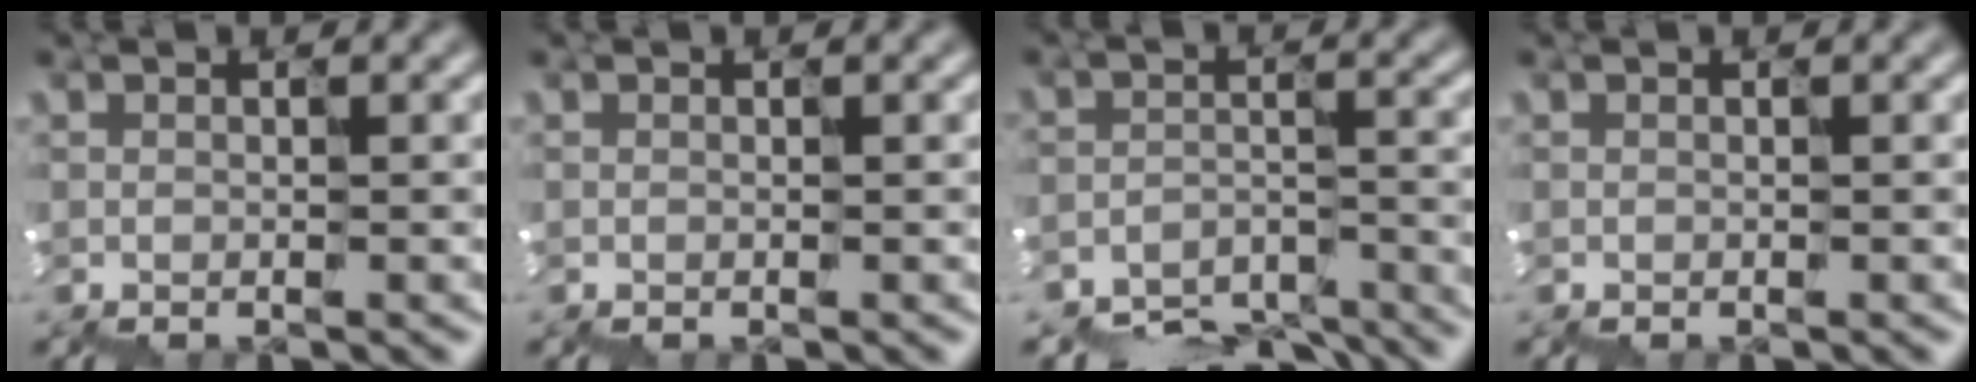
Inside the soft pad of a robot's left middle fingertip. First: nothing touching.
{"total": 0.0}
{"total": 7.5, "force": [-7.2, 1.5, 1.4], "torque": [-0.042, -0.021, -0.102]}
{"total": 0.0}